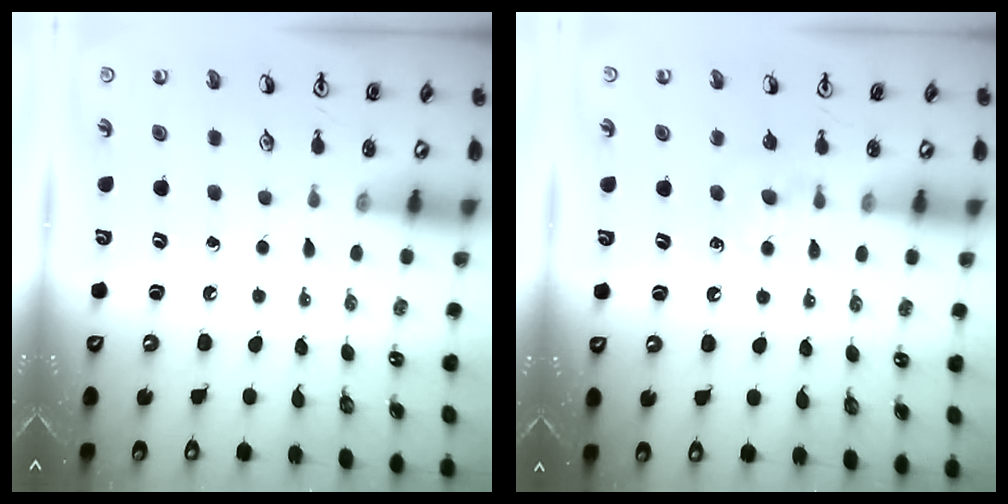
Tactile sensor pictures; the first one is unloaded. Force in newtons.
{"total": 4.8, "press": 4.7, "slide": 0.7}